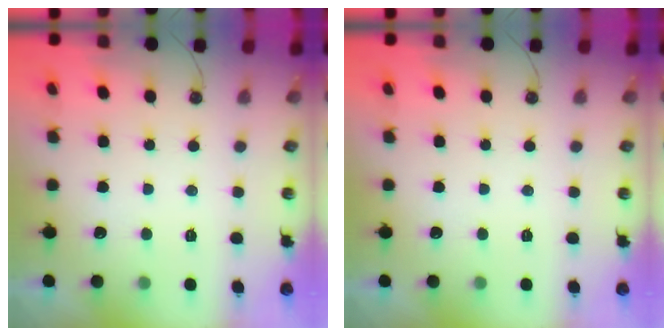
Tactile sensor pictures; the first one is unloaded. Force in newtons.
{"total": 0.0}